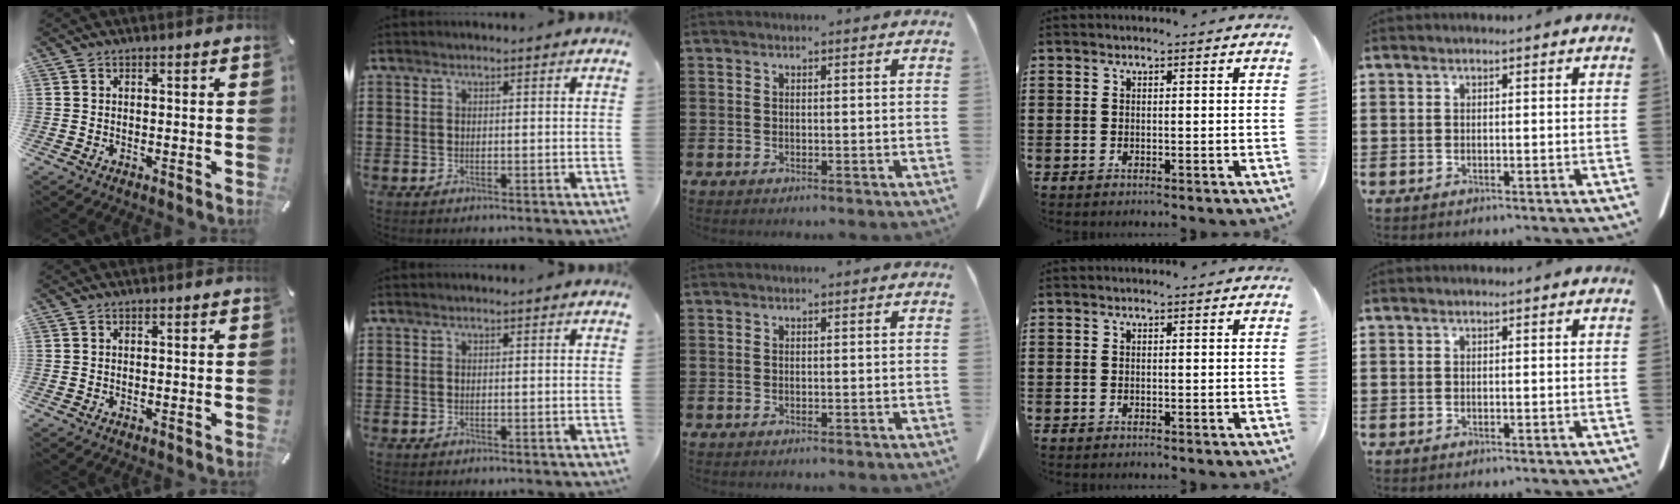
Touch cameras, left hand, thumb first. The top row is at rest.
{}